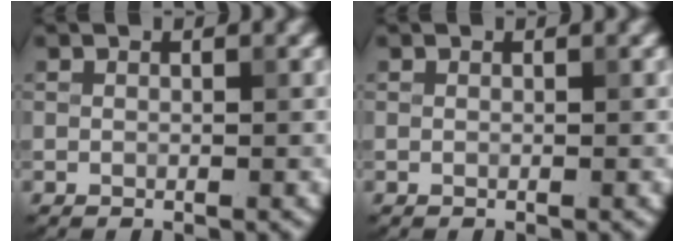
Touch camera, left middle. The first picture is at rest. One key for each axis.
{"total": 0.0}